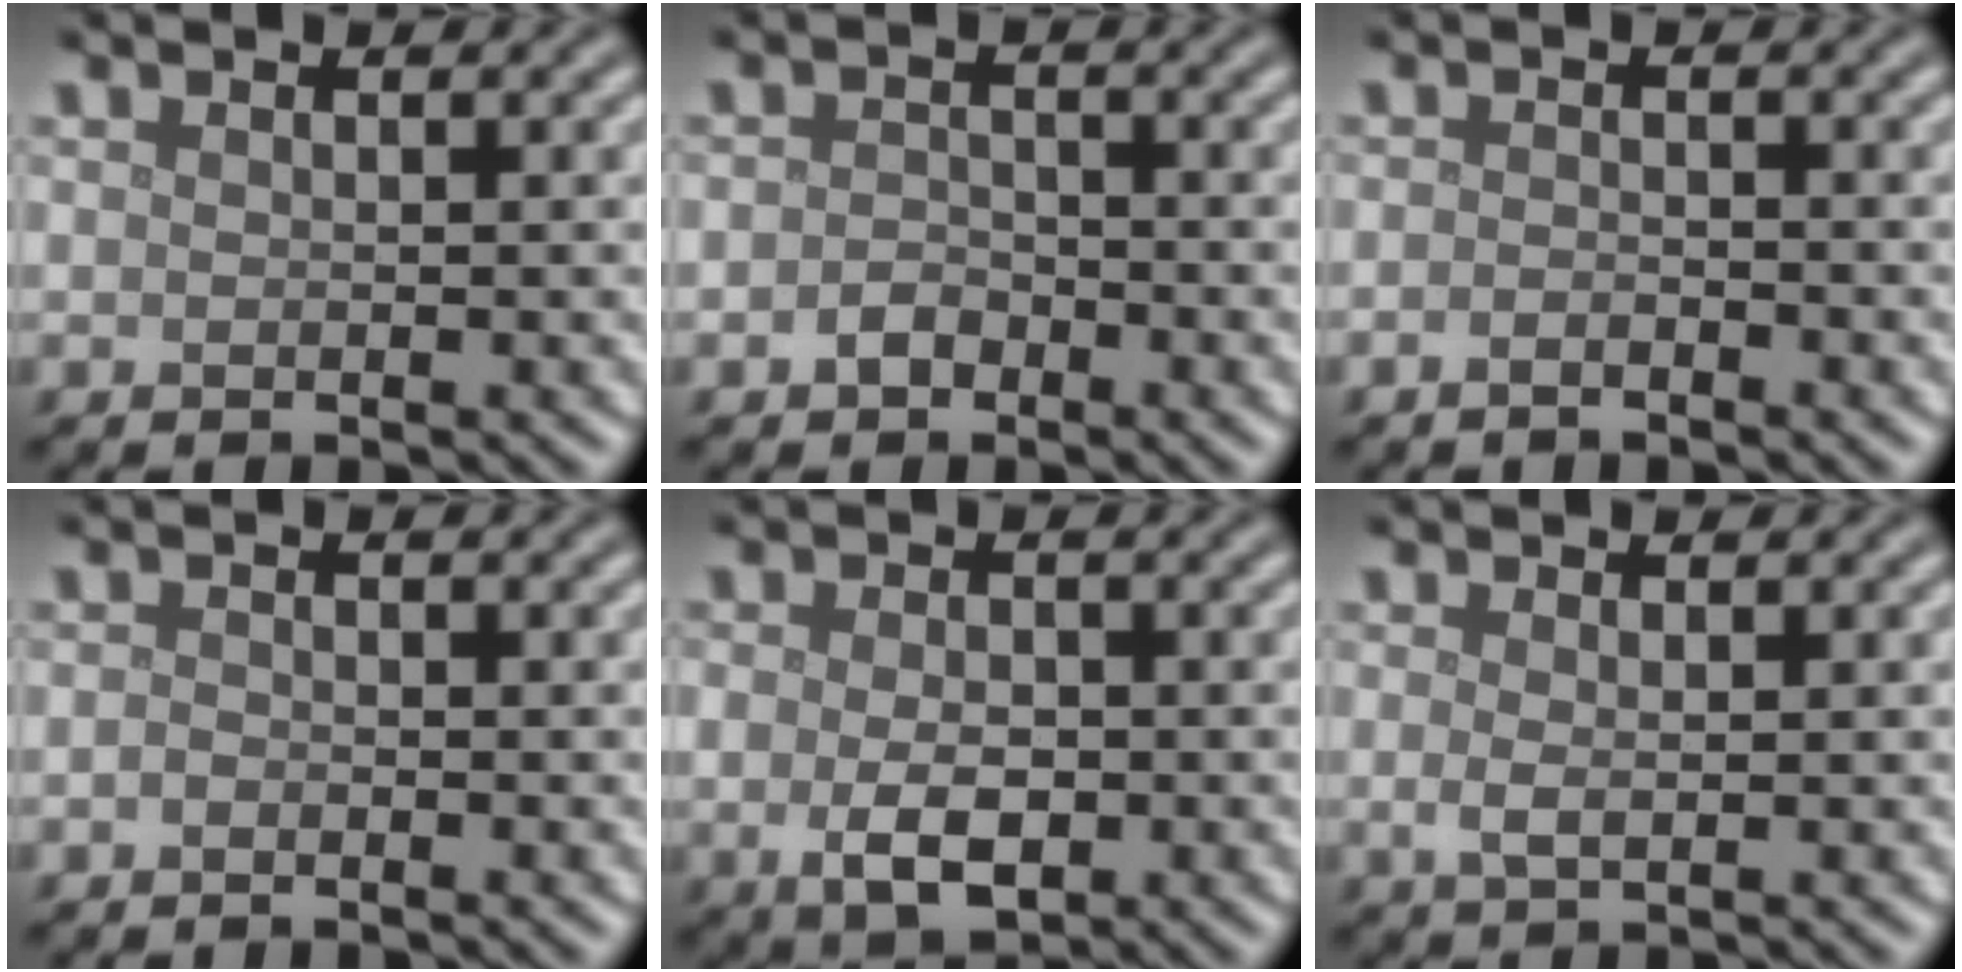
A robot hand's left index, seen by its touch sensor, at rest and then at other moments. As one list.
[{"total": 1.6, "force": [-0.9, 1.1, 0.7], "torque": [-0.010, 0.004, -0.020]}, {"total": 1.0, "force": [-0.8, 0.3, 0.5], "torque": [-0.010, 0.001, -0.016]}, {"total": 0.6, "force": [-0.4, 0.3, 0.3], "torque": [-0.006, -0.001, -0.009]}, {"total": 3.9, "force": [-0.8, 2.4, 3.0], "torque": [-0.059, -0.007, -0.014]}, {"total": 1.3, "force": [0.1, 0.5, 1.2], "torque": [-0.026, -0.002, 0.002]}]